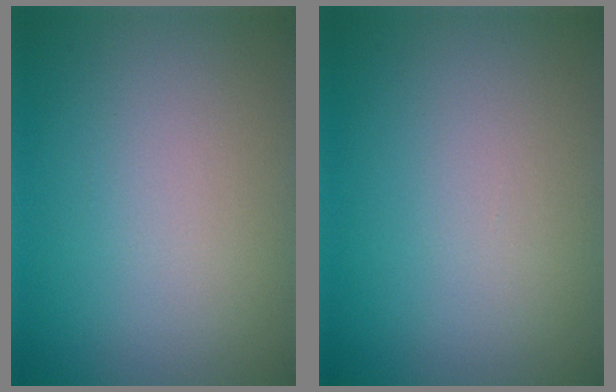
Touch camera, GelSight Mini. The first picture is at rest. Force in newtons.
{"total": 0.0}